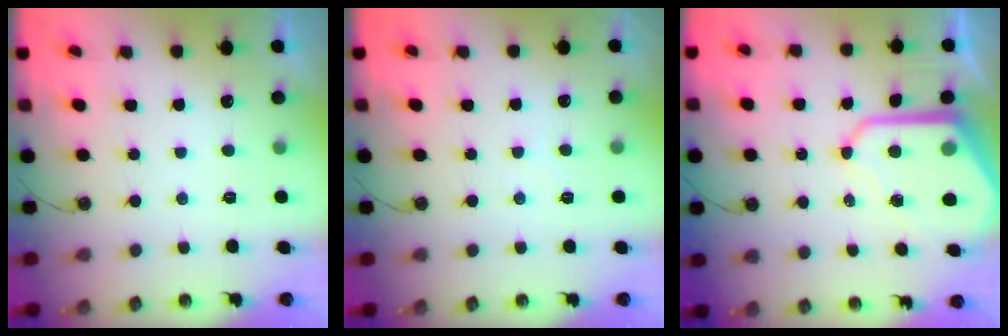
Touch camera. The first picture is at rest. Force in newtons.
{"total": 2.1, "press": 2.0, "slide": 0.4}
{"total": 13.9, "press": 13.9, "slide": 1.2}